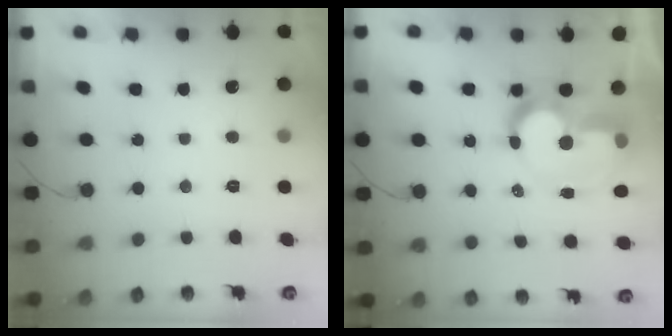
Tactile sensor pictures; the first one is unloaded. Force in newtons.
{"total": 12.9, "press": 12.9, "slide": 1.4}